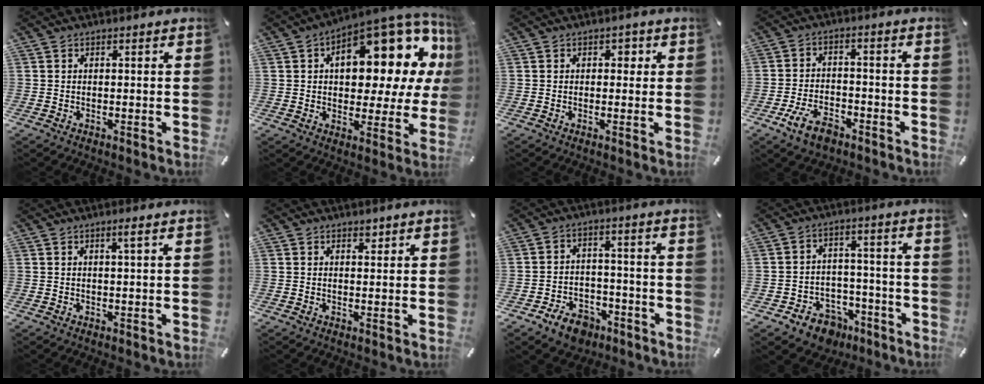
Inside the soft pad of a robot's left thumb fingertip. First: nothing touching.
{"total": 18.9, "force": [8.0, 9.7, 14.1], "torque": [-0.172, -0.071, 0.123]}
{"total": 1.7, "force": [0.2, 1.5, 0.9], "torque": [-0.003, 0.001, -0.003]}
{"total": 8.3, "force": [-4.8, 4.5, 5.0], "torque": [-0.106, 0.020, -0.088]}
{"total": 1.7, "force": [0.7, 0.0, 1.6], "torque": [-0.031, 0.000, 0.010]}
{"total": 1.4, "force": [1.0, 1.0, 0.4], "torque": [0.008, -0.005, 0.014]}
{"total": 8.0, "force": [-5.3, 5.1, 2.9], "torque": [-0.052, 0.040, -0.096]}
{"total": 7.3, "force": [-4.5, 5.6, 1.6], "torque": [-0.019, 0.037, -0.074]}